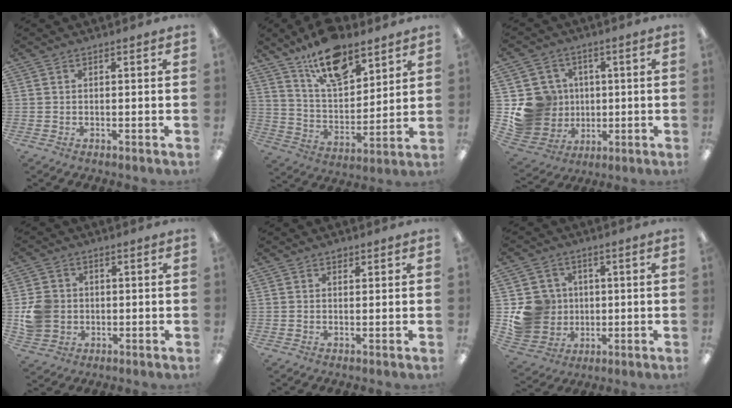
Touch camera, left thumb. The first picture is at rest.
{"total": 15.8, "force": [11.3, 7.1, 8.6], "torque": [-0.148, -0.055, 0.200]}
{"total": 14.6, "force": [0.0, 13.9, 4.5], "torque": [-0.114, 0.003, 0.021]}
{"total": 7.8, "force": [-0.3, 7.1, 3.4], "torque": [-0.072, 0.014, -0.003]}
{"total": 1.1, "force": [0.7, 0.6, 0.4], "torque": [-0.001, -0.001, 0.012]}
{"total": 11.3, "force": [-0.1, 10.9, 2.9], "torque": [-0.065, 0.015, 0.013]}